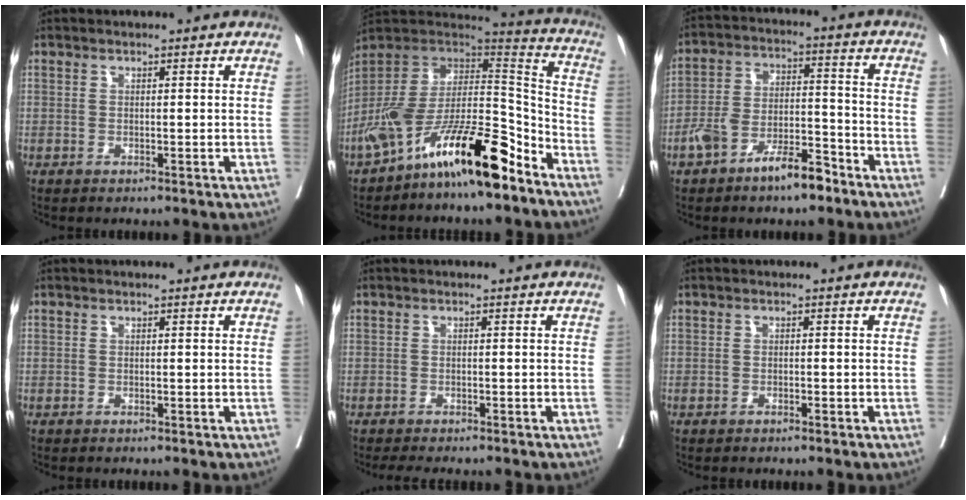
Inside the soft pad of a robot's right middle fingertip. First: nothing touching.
{"total": 19.2, "force": [-13.0, 4.3, 13.5], "torque": [-0.252, 0.012, -0.231]}
{"total": 9.3, "force": [-6.3, 3.1, 6.1], "torque": [-0.119, 0.022, -0.110]}
{"total": 0.0}
{"total": 4.7, "force": [-4.1, 1.1, 2.0], "torque": [-0.025, -0.009, -0.058]}
{"total": 0.7, "force": [-0.5, 0.2, 0.5], "torque": [-0.014, 0.000, -0.008]}